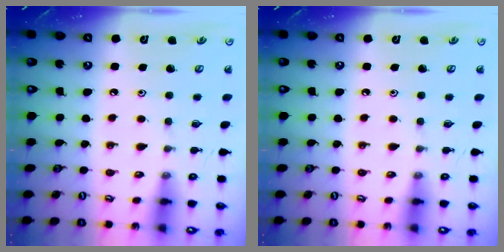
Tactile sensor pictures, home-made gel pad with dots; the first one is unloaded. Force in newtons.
{"total": 0.0}